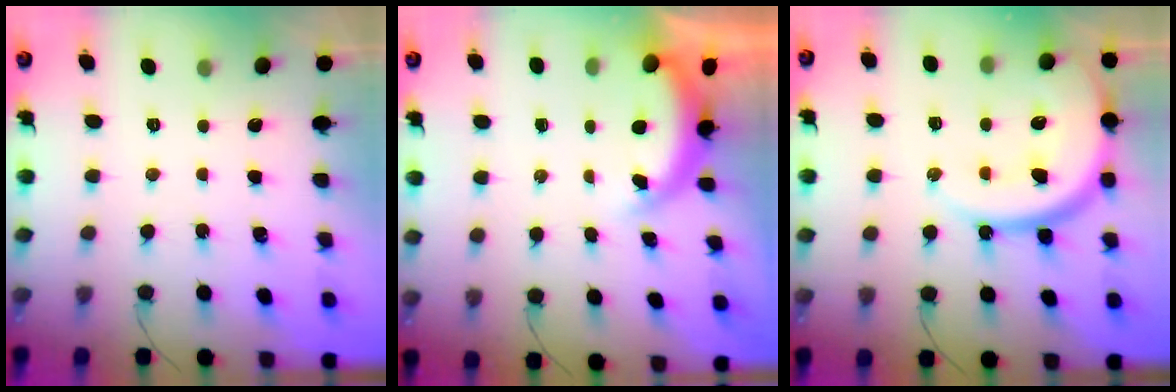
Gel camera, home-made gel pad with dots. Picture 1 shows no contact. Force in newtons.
{"total": 4.4, "press": 4.4, "slide": 0.3}
{"total": 17.1, "press": 17.1, "slide": 1.4}